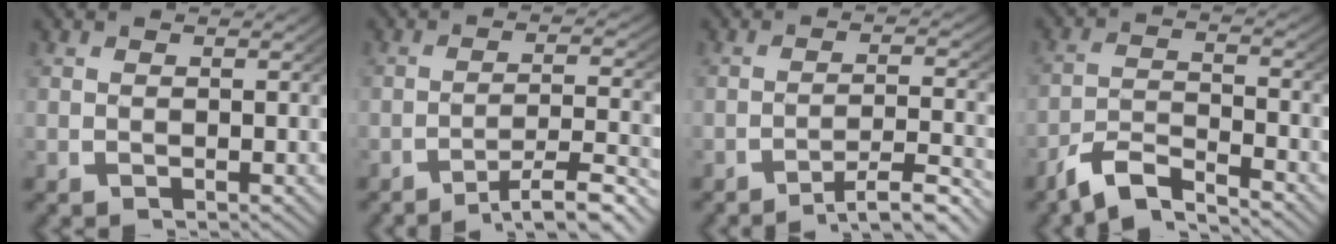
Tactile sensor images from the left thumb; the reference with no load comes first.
{"total": 5.4, "force": [-3.4, 2.2, 3.6], "torque": [-0.052, -0.015, -0.043]}
{"total": 4.8, "force": [-3.4, 1.6, 2.9], "torque": [-0.043, -0.010, -0.048]}
{"total": 6.1, "force": [-4.4, 2.9, 3.0], "torque": [-0.059, -0.016, -0.074]}